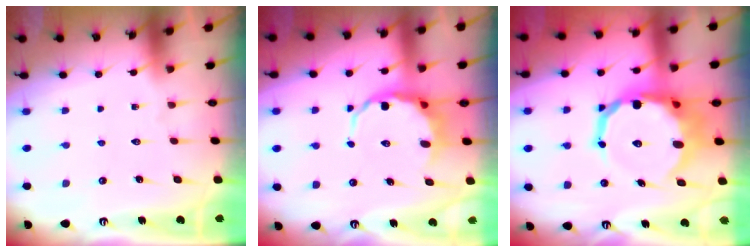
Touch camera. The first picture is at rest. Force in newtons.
{"total": 6.5, "press": 6.3, "slide": 1.9}
{"total": 16.3, "press": 16.0, "slide": 3.2}